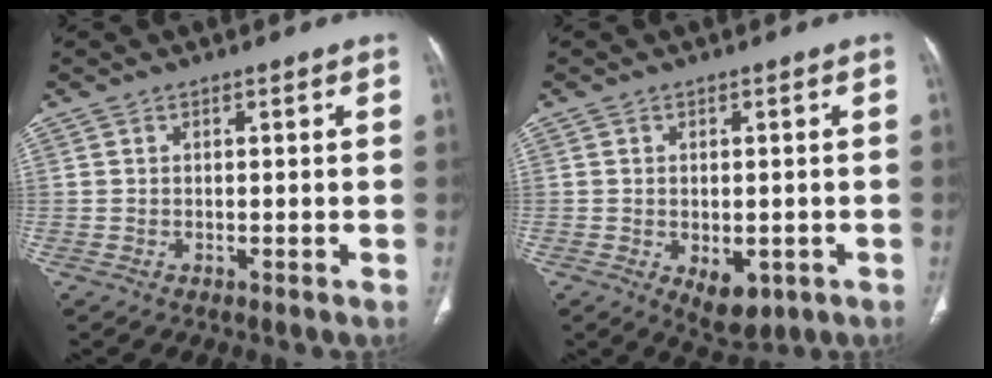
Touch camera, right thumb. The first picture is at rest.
{"total": 6.0, "force": [-1.8, 3.5, 4.4], "torque": [-0.052, -0.003, -0.011]}